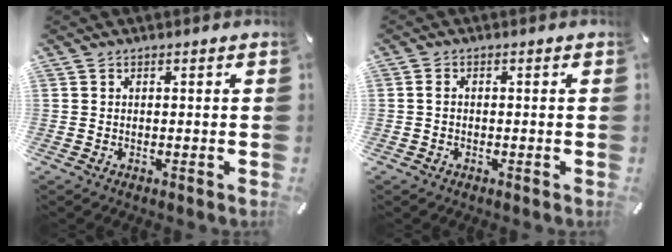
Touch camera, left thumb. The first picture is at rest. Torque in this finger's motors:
{"motor_torque": [-0.05, -0.04, -0.01, 0.08, 0.02]}